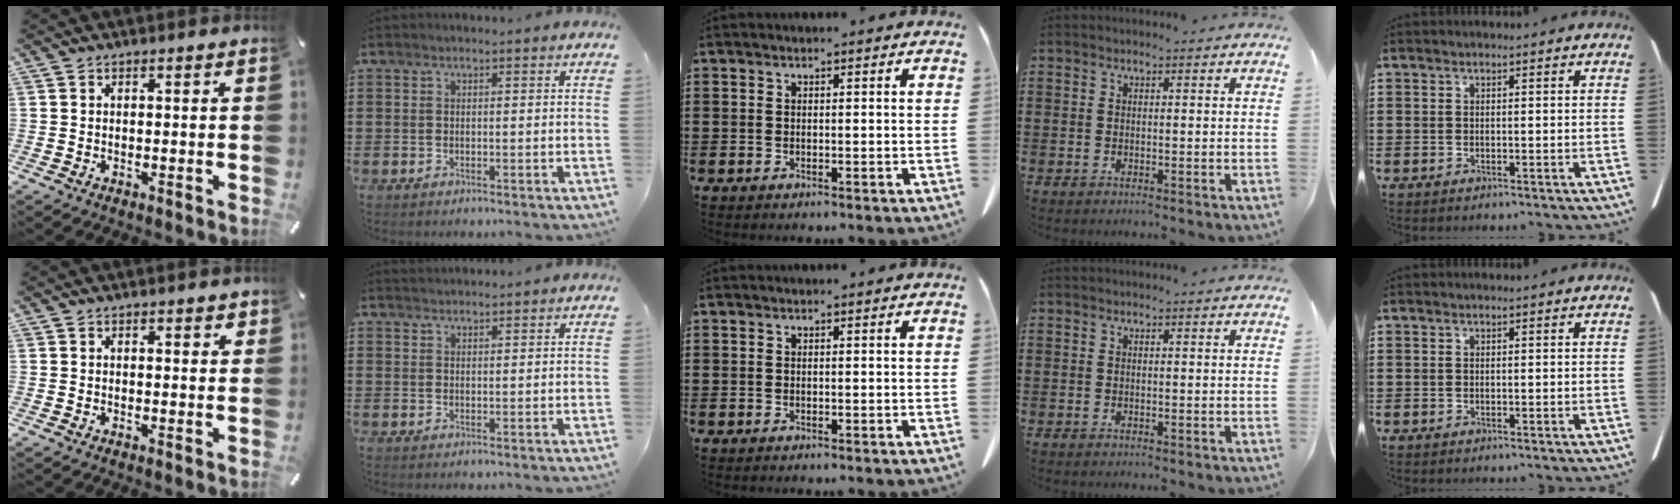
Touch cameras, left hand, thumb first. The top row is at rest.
{"thumb": {"total": 1.0, "force": [0.8, 0.5, 0.4], "torque": [0.001, 0.000, 0.013]}, "index": {"total": 1.2, "force": [1.2, 0.1, 0.0], "torque": [-0.002, 0.000, 0.024]}}